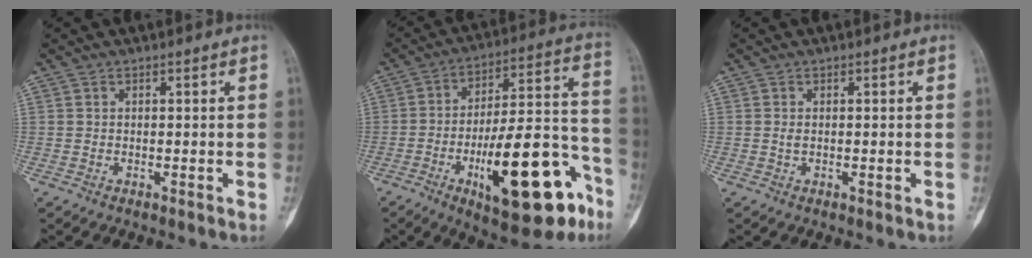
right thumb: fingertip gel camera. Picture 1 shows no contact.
{"total": 25.1, "force": [-11.1, 8.8, 20.7], "torque": [-0.277, 0.067, -0.155]}
{"total": 0.8, "force": [0.1, 0.4, 0.7], "torque": [-0.016, -0.002, 0.004]}